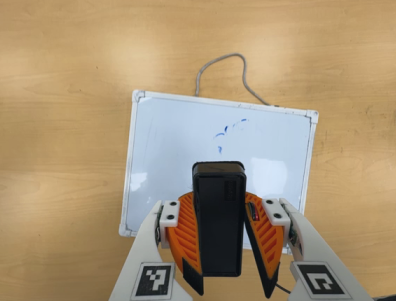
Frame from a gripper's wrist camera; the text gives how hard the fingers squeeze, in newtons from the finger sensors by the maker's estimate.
{"total": 10.6, "left": 9.8, "right": 11.5}